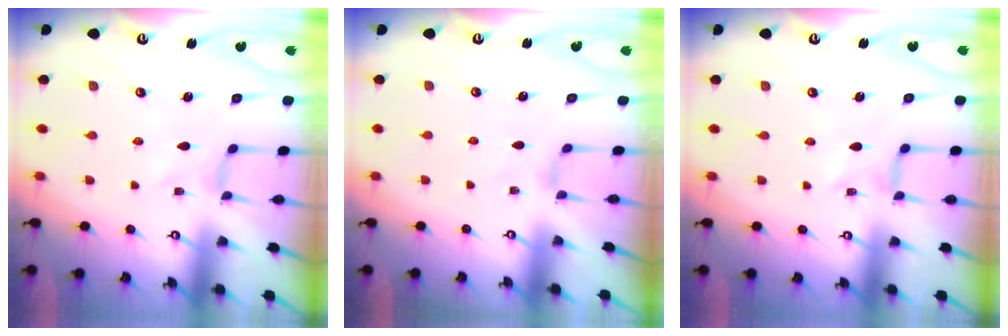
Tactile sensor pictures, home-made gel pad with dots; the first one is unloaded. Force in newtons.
{"total": 0.6, "press": 0.6, "slide": 0.2}
{"total": 2.1, "press": 2.1, "slide": 0.5}